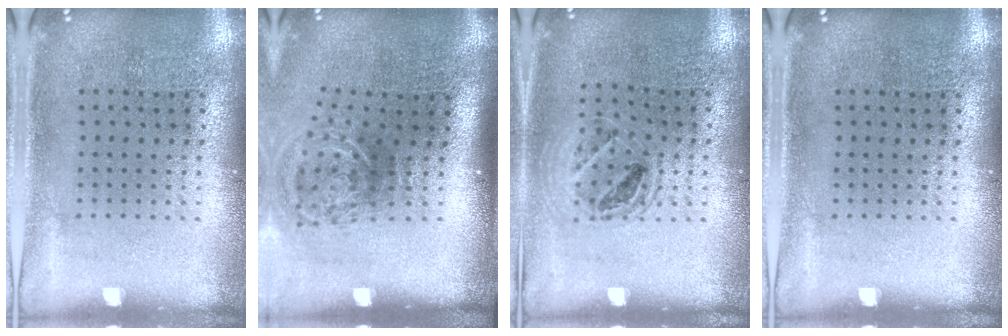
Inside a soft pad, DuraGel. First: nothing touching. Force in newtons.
{"total": 2.1, "press": 1.3, "slide": 1.7}
{"total": 1.3, "press": 1.2, "slide": 0.5}
{"total": 0.0}